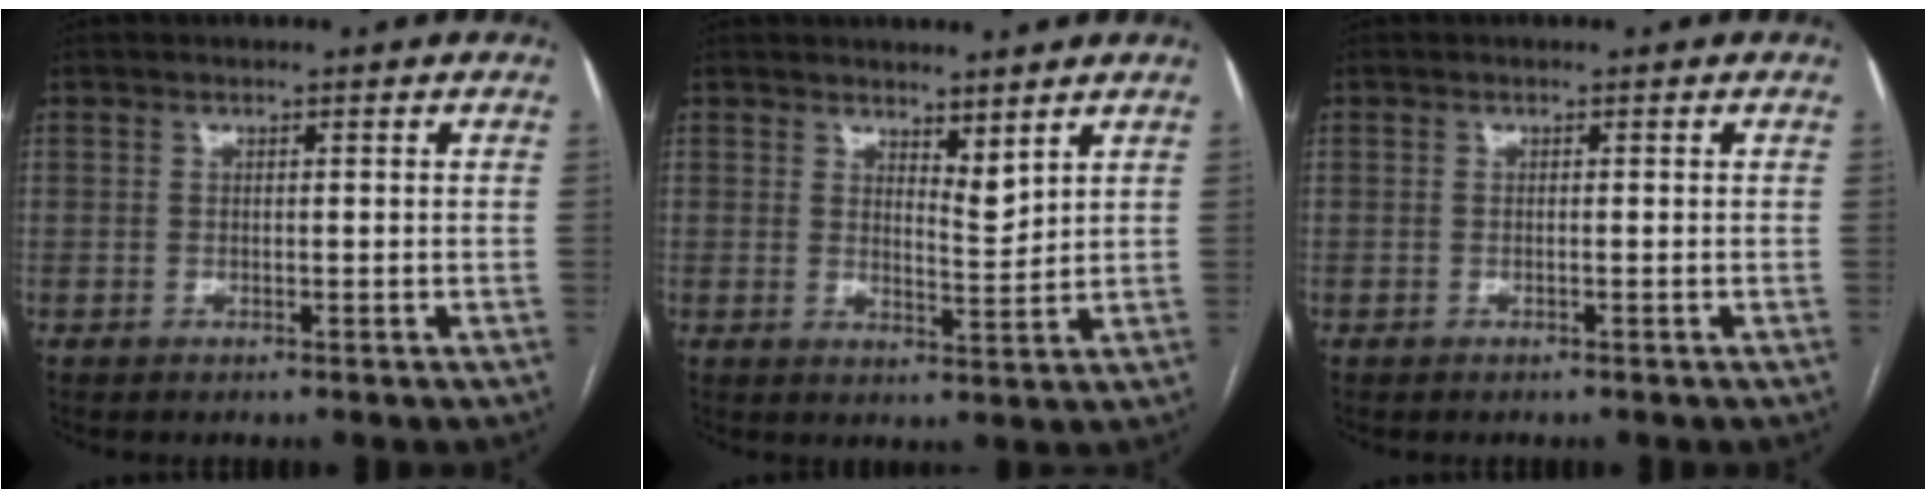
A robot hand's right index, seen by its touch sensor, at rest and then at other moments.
{"total": 3.5, "force": [2.8, 0.9, 1.8], "torque": [-0.030, -0.015, 0.053]}
{"total": 0.0}